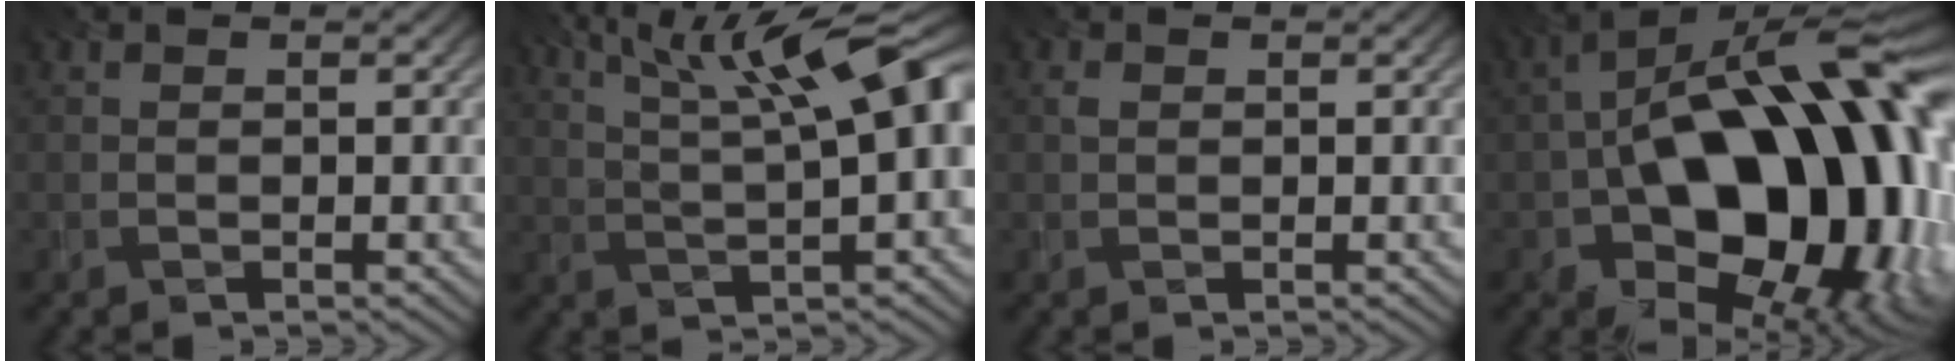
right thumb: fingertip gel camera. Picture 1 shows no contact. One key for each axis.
{"total": 14.0, "fx": 5.5, "fy": 3.9, "fz": 12.2, "tx": -0.170, "ty": 0.039, "tz": 0.068}
{"total": 0.7, "fx": 0.2, "fy": 0.5, "fz": 0.4, "tx": -0.009, "ty": 0.004, "tz": 0.005}
{"total": 20.4, "fx": -2.3, "fy": 11.8, "fz": 16.5, "tx": -0.261, "ty": -0.002, "tz": -0.034}